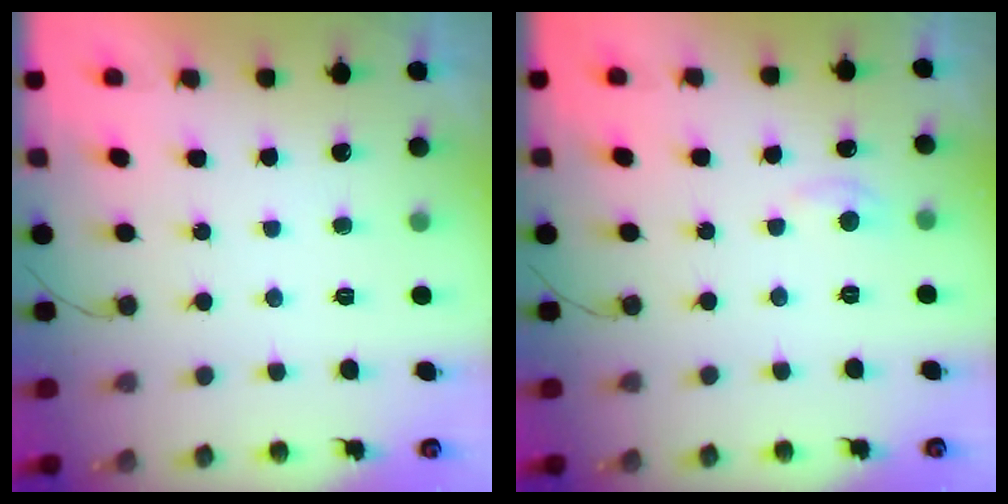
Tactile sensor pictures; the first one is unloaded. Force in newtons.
{"total": 4.6, "press": 4.6, "slide": 0.7}